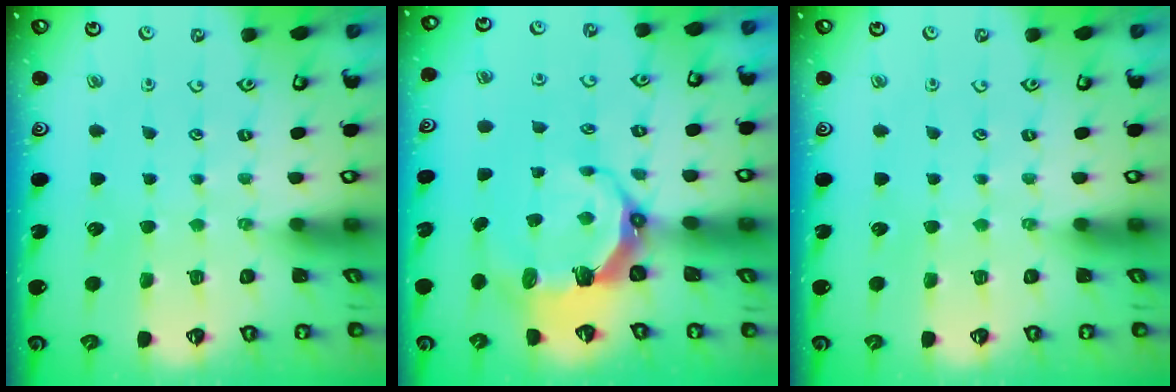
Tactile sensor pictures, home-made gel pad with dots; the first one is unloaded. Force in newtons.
{"total": 8.7, "press": 7.0, "slide": 5.2}
{"total": 0.0}